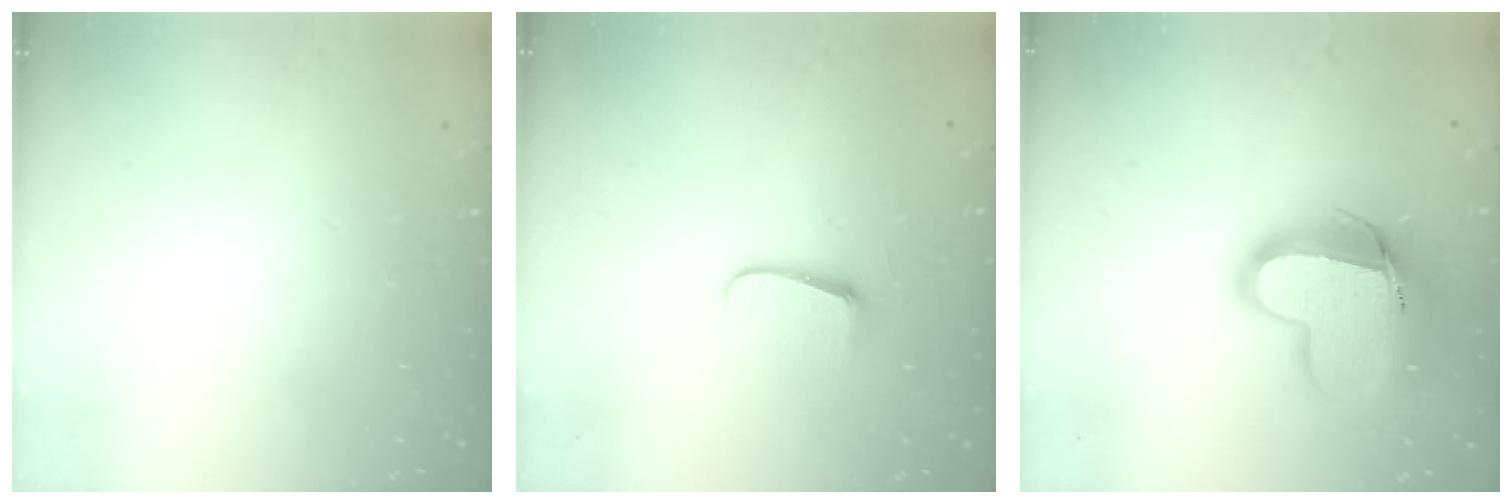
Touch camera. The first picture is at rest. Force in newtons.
{"total": 6.0, "press": 6.0, "slide": 0.8}
{"total": 16.0, "press": 16.0, "slide": 1.1}